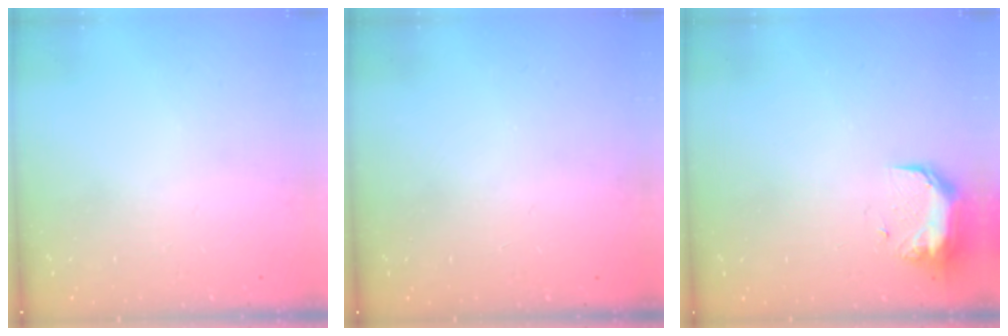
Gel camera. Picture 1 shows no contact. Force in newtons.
{"total": 0.0}
{"total": 11.2, "press": 9.8, "slide": 5.5}